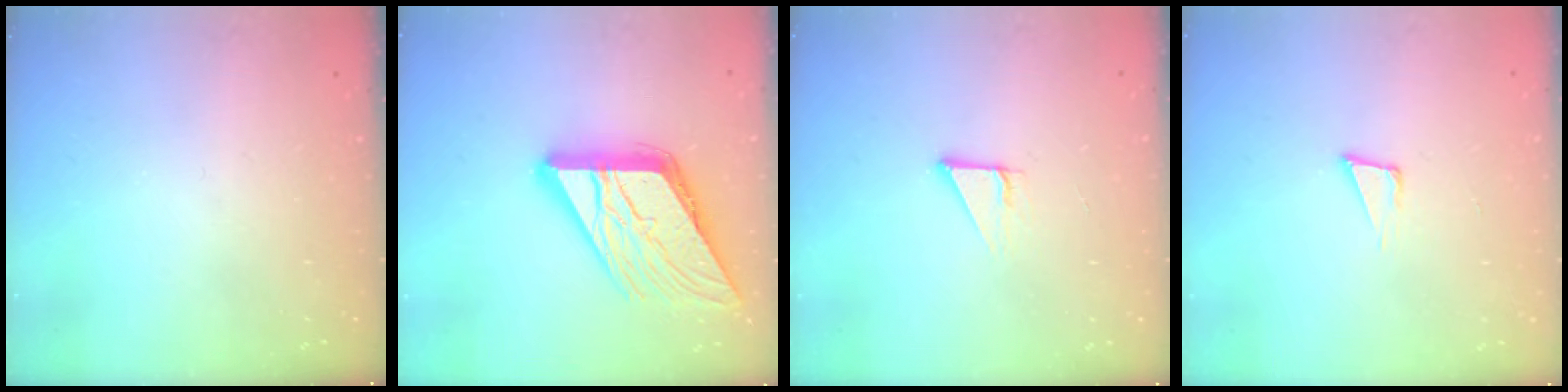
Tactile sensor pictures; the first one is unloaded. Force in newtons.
{"total": 18.6, "press": 18.5, "slide": 2.0}
{"total": 2.9, "press": 2.9, "slide": 0.2}
{"total": 3.9, "press": 2.6, "slide": 2.9}